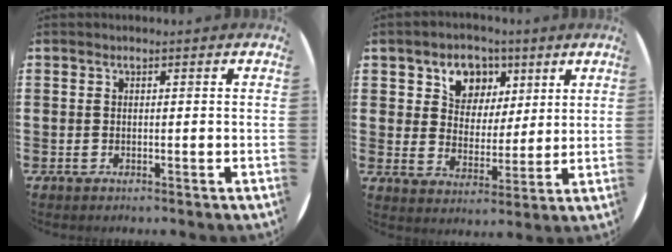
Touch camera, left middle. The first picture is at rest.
{"total": 6.1, "force": [3.5, 4.9, 0.8], "torque": [-0.042, -0.001, 0.059]}